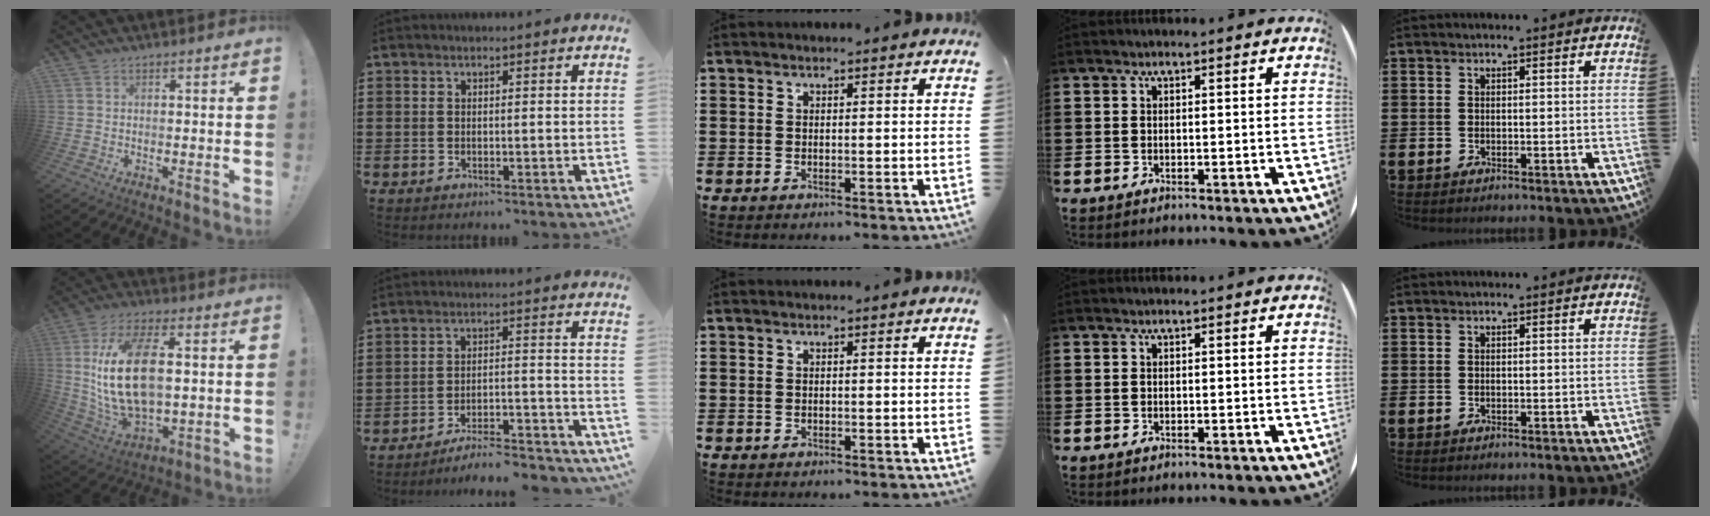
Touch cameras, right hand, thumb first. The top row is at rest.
{"thumb": {"total": 20.0, "force": [2.4, 10.7, 16.7], "torque": [-0.329, -0.003, 0.039]}, "index": {"total": 6.2, "force": [-6.0, 0.1, 1.7], "torque": [-0.025, 0.006, -0.116]}}